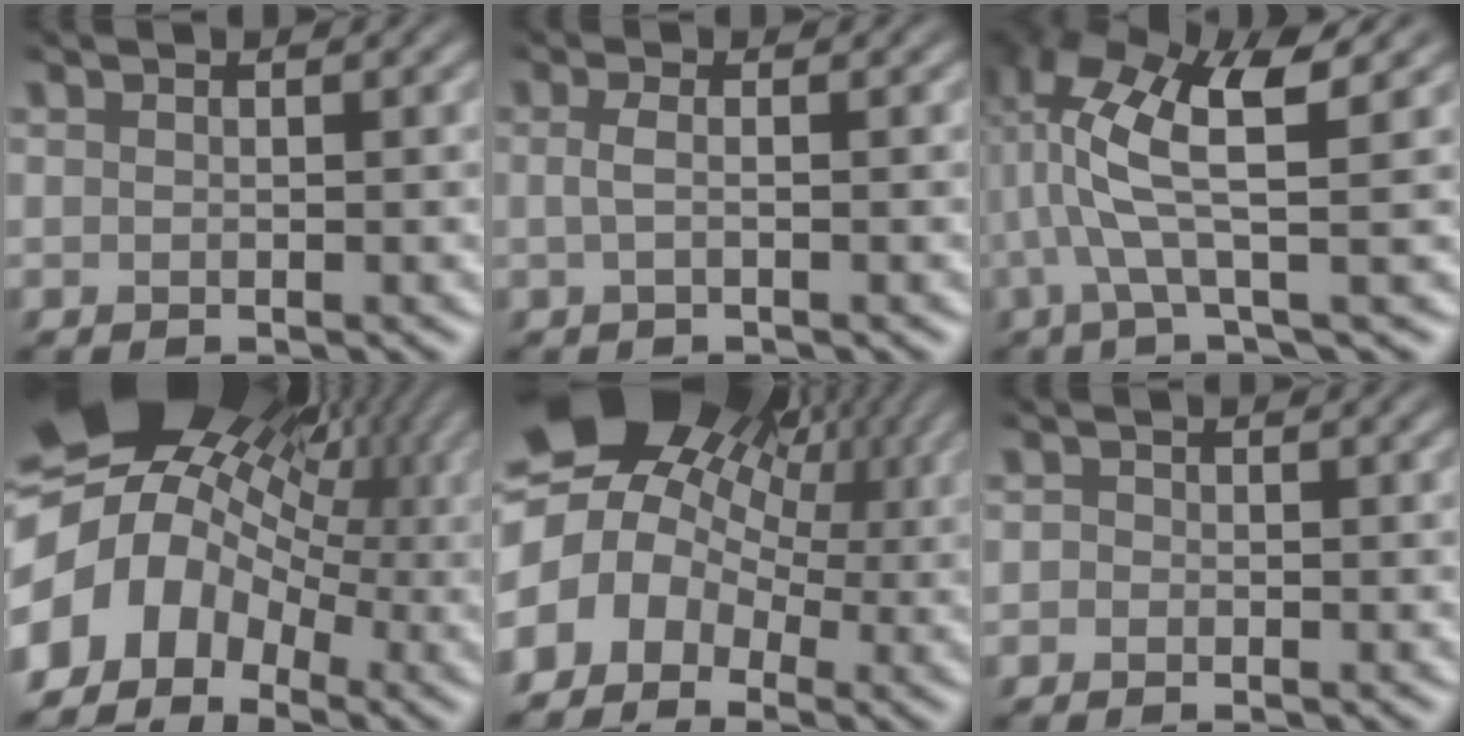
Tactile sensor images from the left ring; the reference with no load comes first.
{"total": 1.5, "force": [0.0, 0.5, 1.4], "torque": [-0.028, 0.000, -0.004]}
{"total": 7.8, "force": [1.7, 1.8, 7.5], "torque": [-0.162, 0.013, 0.029]}
{"total": 13.7, "force": [0.0, 9.9, 9.4], "torque": [-0.165, 0.013, -0.007]}
{"total": 11.4, "force": [2.0, 8.7, 7.0], "torque": [-0.096, 0.013, 0.027]}
{"total": 0.6, "force": [-0.3, 0.5, 0.1], "torque": [0.000, -0.002, -0.008]}